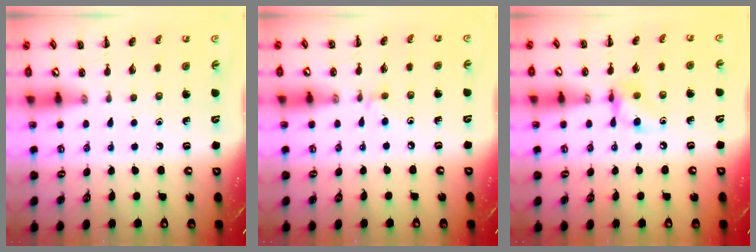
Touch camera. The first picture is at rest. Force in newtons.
{"total": 3.4, "press": 3.1, "slide": 1.2}
{"total": 7.4, "press": 7.4, "slide": 0.2}